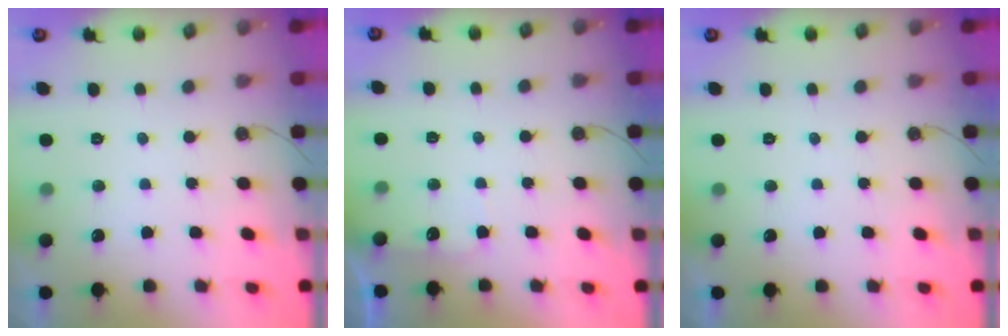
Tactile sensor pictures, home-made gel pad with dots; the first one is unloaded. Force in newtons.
{"total": 4.0, "press": 4.0, "slide": 0.5}
{"total": 0.0}